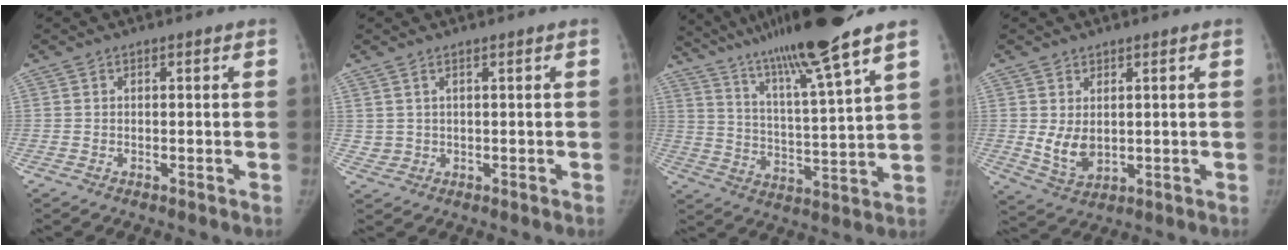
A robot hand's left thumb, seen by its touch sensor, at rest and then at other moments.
{"total": 1.8, "force": [0.8, 1.3, 0.9], "torque": [-0.014, -0.004, 0.023]}
{"total": 19.2, "force": [14.5, -0.3, 12.7], "torque": [-0.206, -0.058, 0.245]}
{"total": 5.6, "force": [0.7, 3.9, 4.0], "torque": [-0.063, -0.019, 0.032]}